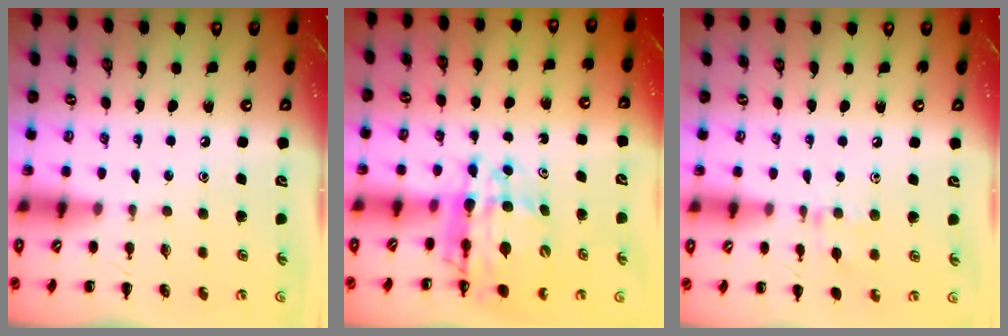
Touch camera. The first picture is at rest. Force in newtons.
{"total": 11.2, "press": 10.7, "slide": 3.3}
{"total": 6.6, "press": 6.3, "slide": 2.0}